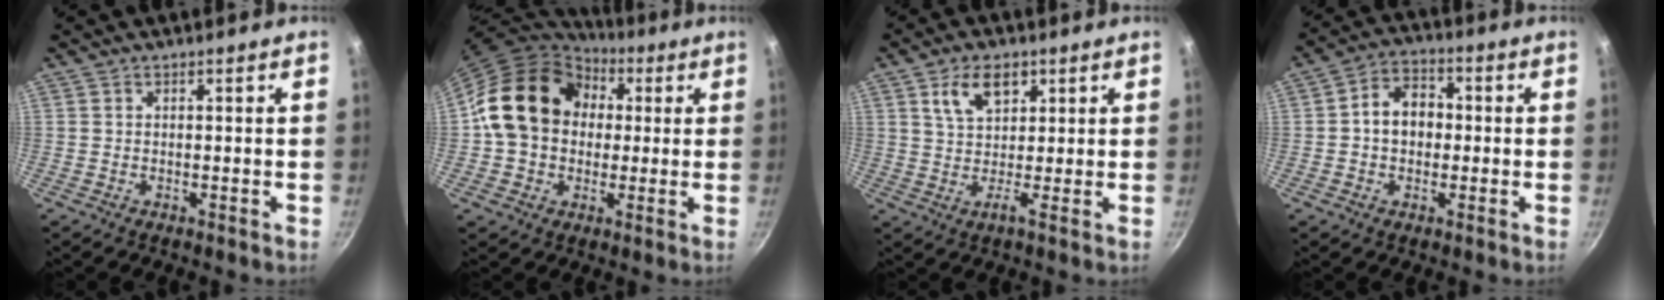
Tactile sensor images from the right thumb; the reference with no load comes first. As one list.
[{"total": 17.8, "force": [2.6, 14.5, 10.0], "torque": [-0.149, 0.033, 0.035]}, {"total": 6.8, "force": [3.1, 3.8, 4.7], "torque": [-0.068, -0.004, 0.047]}, {"total": 8.1, "force": [-0.1, 6.1, 5.2], "torque": [-0.054, 0.022, -0.013]}]